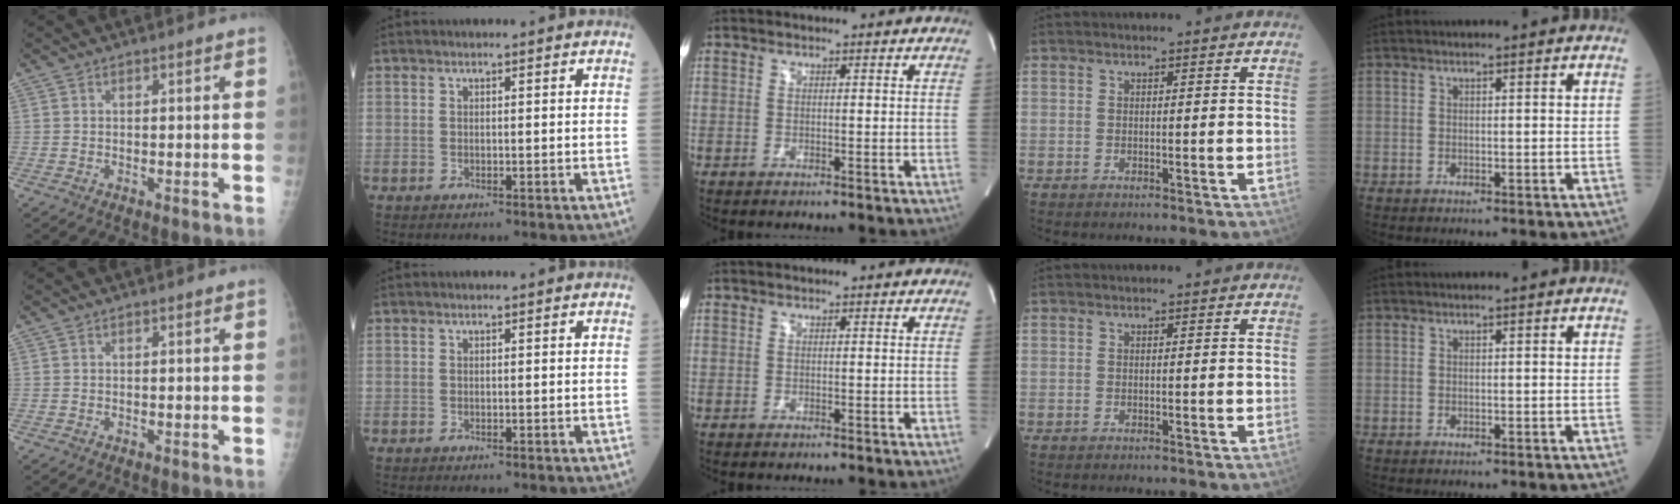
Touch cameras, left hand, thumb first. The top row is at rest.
{}